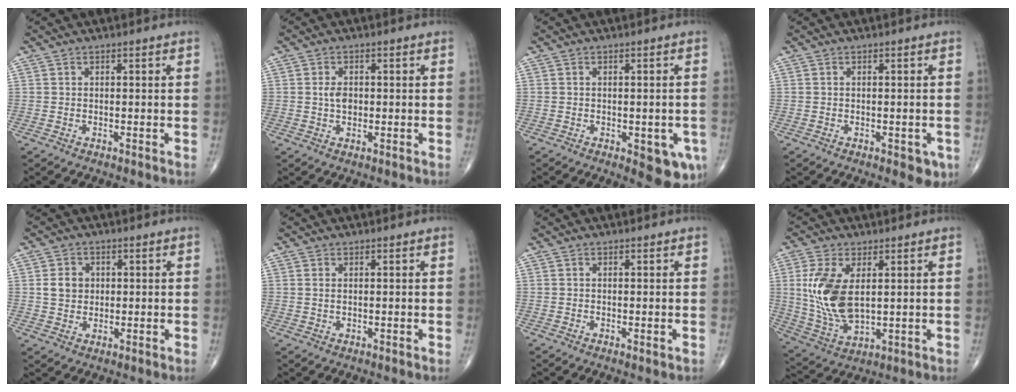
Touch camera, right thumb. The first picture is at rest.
{"total": 2.9, "force": [0.1, 1.8, 2.2], "torque": [-0.037, 0.000, 0.001]}
{"total": 7.5, "force": [-2.7, 3.1, 6.2], "torque": [-0.053, -0.006, -0.026]}
{"total": 3.4, "force": [-1.3, 1.7, 2.7], "torque": [-0.016, -0.002, -0.012]}
{"total": 4.6, "force": [0.8, 3.9, 2.3], "torque": [-0.022, -0.001, 0.014]}
{"total": 0.8, "force": [0.3, 0.4, 0.6], "torque": [-0.015, 0.001, 0.007]}
{"total": 0.7, "force": [-0.2, 0.2, 0.7], "torque": [-0.012, -0.003, -0.003]}
{"total": 12.9, "force": [2.2, 6.8, 10.7], "torque": [-0.220, -0.015, 0.057]}